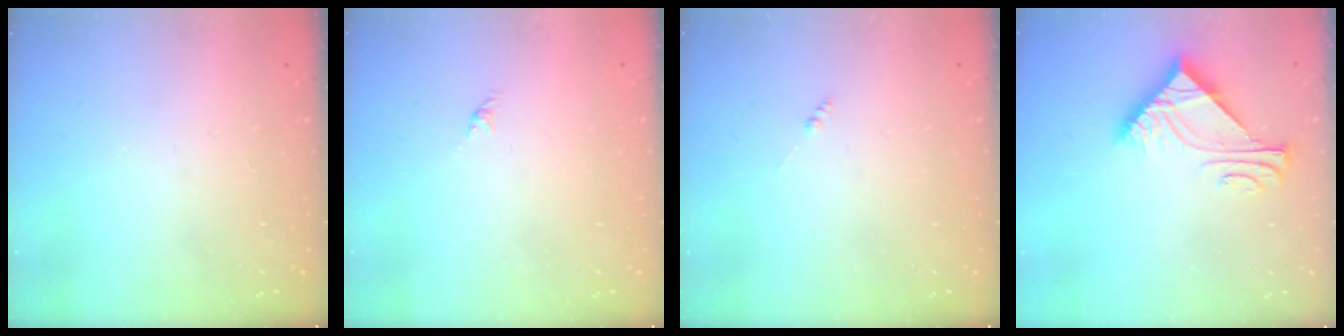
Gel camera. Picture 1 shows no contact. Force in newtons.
{"total": 0.0}
{"total": 0.0}
{"total": 9.4, "press": 9.4, "slide": 0.8}